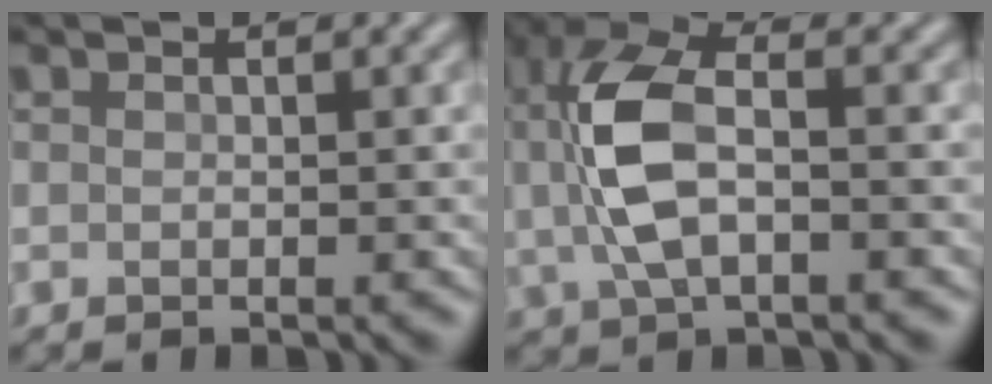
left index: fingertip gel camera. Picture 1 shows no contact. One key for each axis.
{"total": 7.4, "fx": 0.1, "fy": 3.7, "fz": 6.4, "tx": -0.148, "ty": 0.009, "tz": -0.003}